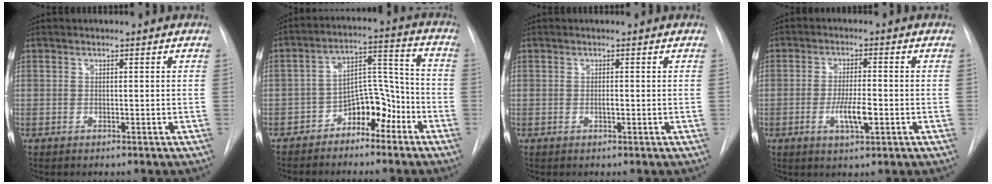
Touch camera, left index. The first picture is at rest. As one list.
[{"total": 9.4, "force": [-6.9, 4.0, 4.9], "torque": [-0.077, 0.030, -0.109]}, {"total": 1.6, "force": [-1.6, -0.1, 0.2], "torque": [-0.002, -0.003, -0.026]}, {"total": 5.5, "force": [-3.1, 0.8, 4.5], "torque": [-0.085, -0.009, -0.047]}]